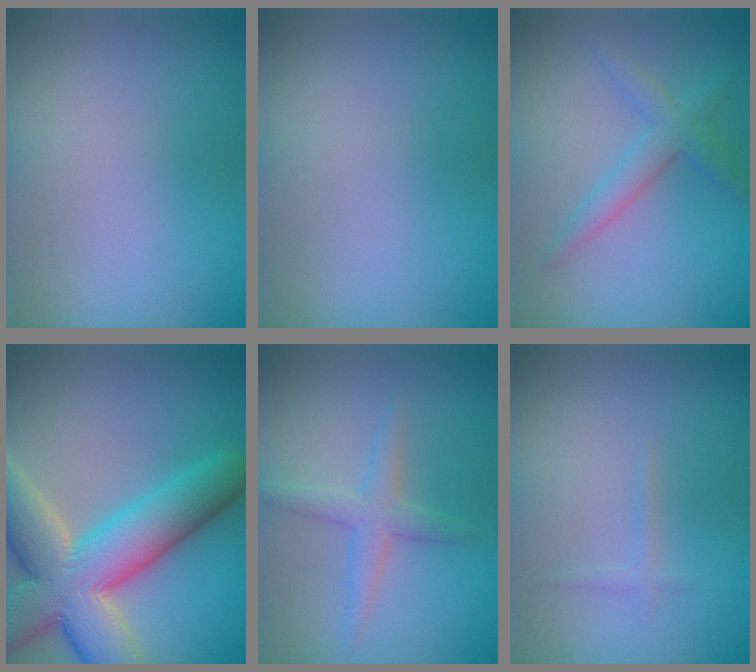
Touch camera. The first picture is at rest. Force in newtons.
{"total": 0.0}
{"total": 2.5, "press": 2.5, "slide": 0.1}
{"total": 11.6, "press": 11.5, "slide": 0.7}
{"total": 2.3, "press": 2.3, "slide": 0.1}
{"total": 0.6, "press": 0.6, "slide": 0.0}